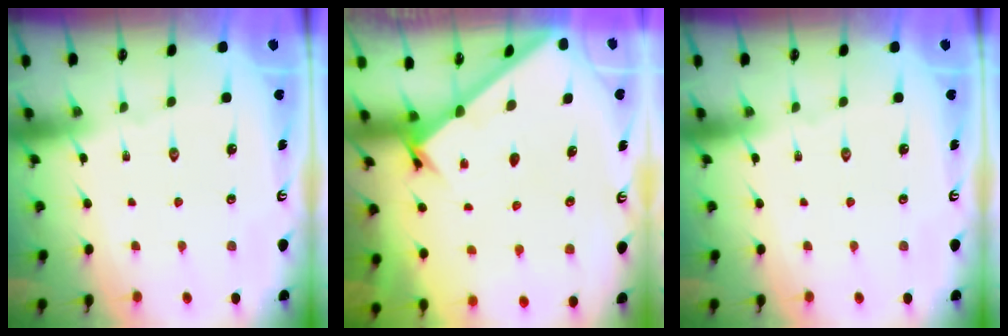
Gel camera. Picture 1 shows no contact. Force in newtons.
{"total": 1.8, "press": 1.8, "slide": 0.1}
{"total": 0.0}